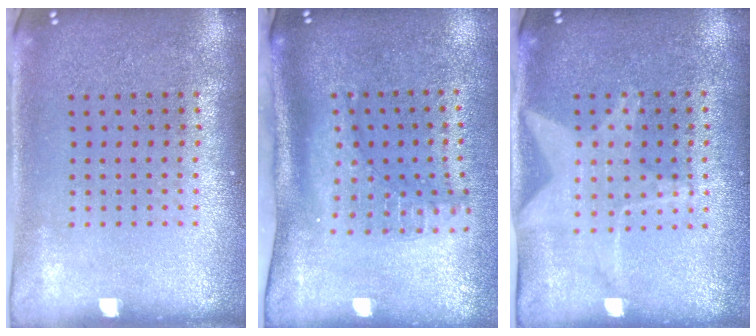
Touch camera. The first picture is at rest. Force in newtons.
{"total": 2.2, "press": 1.6, "slide": 1.5}
{"total": 1.6, "press": 1.5, "slide": 0.6}